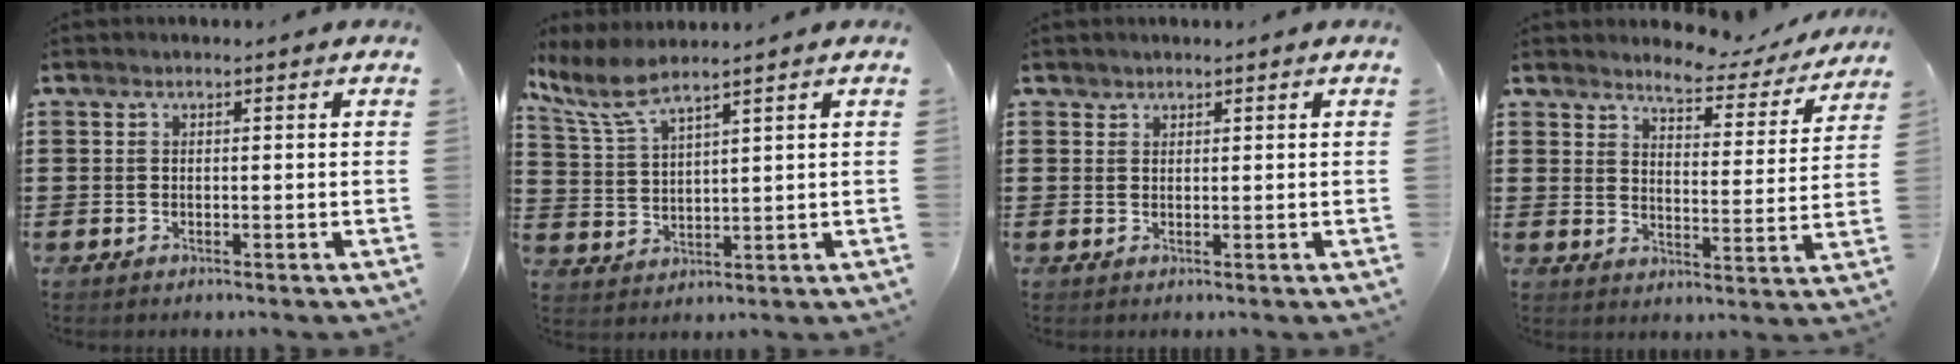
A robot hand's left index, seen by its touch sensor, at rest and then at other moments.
{"total": 6.1, "force": [5.0, 0.9, 3.5], "torque": [-0.086, -0.015, 0.089]}
{"total": 1.1, "force": [1.0, 0.5, 0.1], "torque": [-0.003, 0.001, 0.020]}
{"total": 4.3, "force": [4.1, 0.5, 0.9], "torque": [-0.033, -0.029, 0.066]}